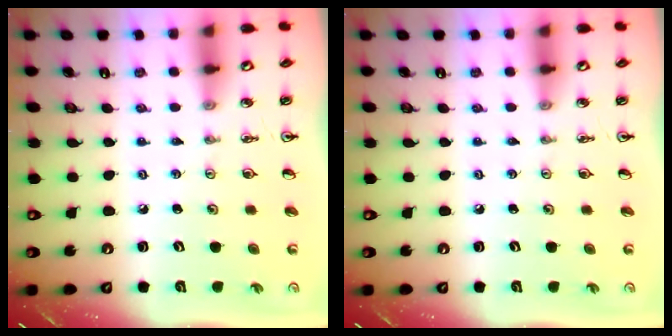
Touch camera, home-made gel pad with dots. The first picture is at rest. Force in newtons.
{"total": 0.0}